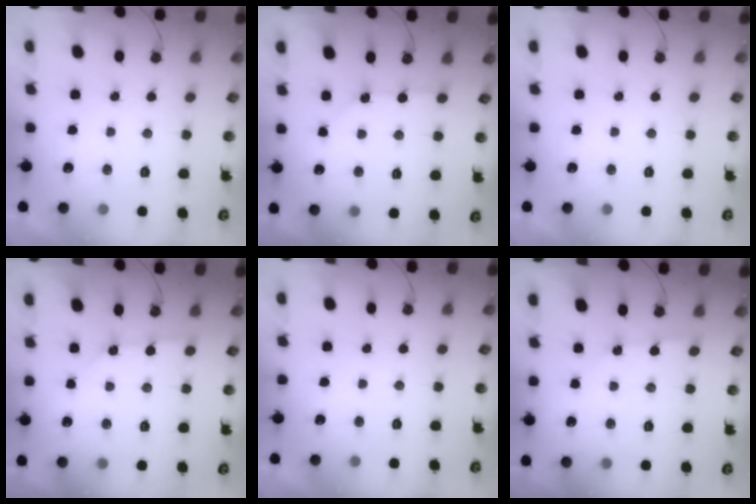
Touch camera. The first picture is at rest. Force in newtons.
{"total": 3.9, "press": 3.9, "slide": 0.5}
{"total": 0.0}
{"total": 2.0, "press": 2.0, "slide": 0.2}
{"total": 0.0}
{"total": 2.7, "press": 2.7, "slide": 0.4}